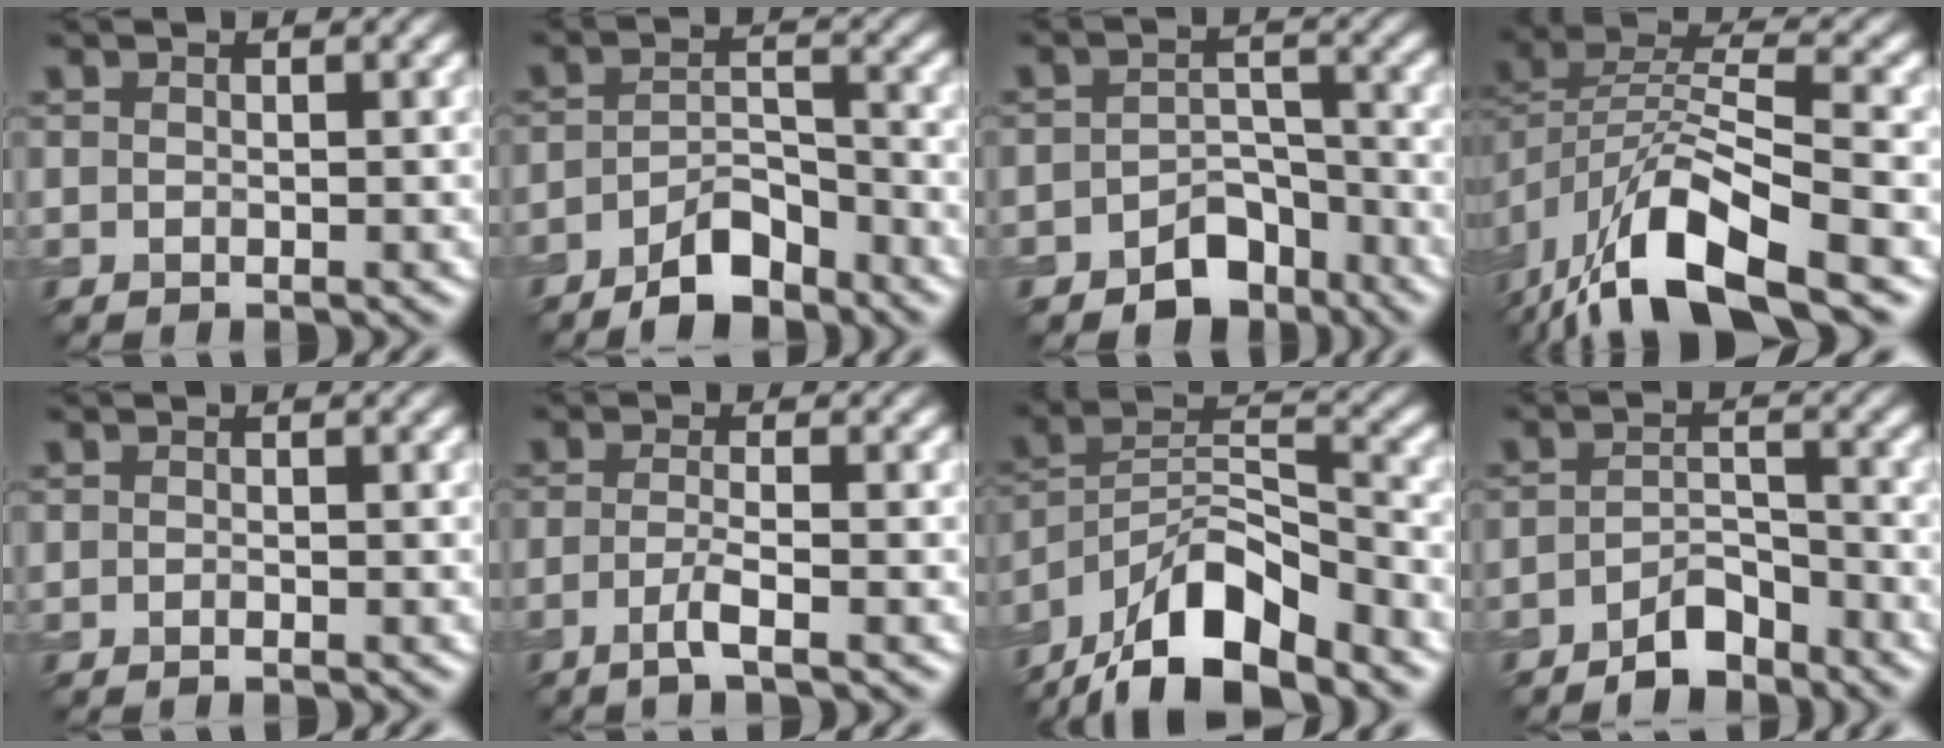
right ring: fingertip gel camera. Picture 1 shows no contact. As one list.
[{"total": 4.9, "force": [-3.5, 1.8, 2.8], "torque": [-0.044, 0.006, -0.064]}, {"total": 4.6, "force": [-3.2, 2.8, 1.8], "torque": [-0.016, 0.005, -0.052]}, {"total": 12.2, "force": [-6.9, 4.7, 8.9], "torque": [-0.165, -0.002, -0.128]}, {"total": 0.0}, {"total": 2.3, "force": [-1.1, 0.4, 2.0], "torque": [-0.037, 0.003, -0.030]}, {"total": 12.0, "force": [-8.9, 4.4, 6.8], "torque": [-0.121, 0.015, -0.165]}, {"total": 3.4, "force": [-2.7, 1.3, 1.6], "torque": [-0.024, 0.012, -0.052]}]